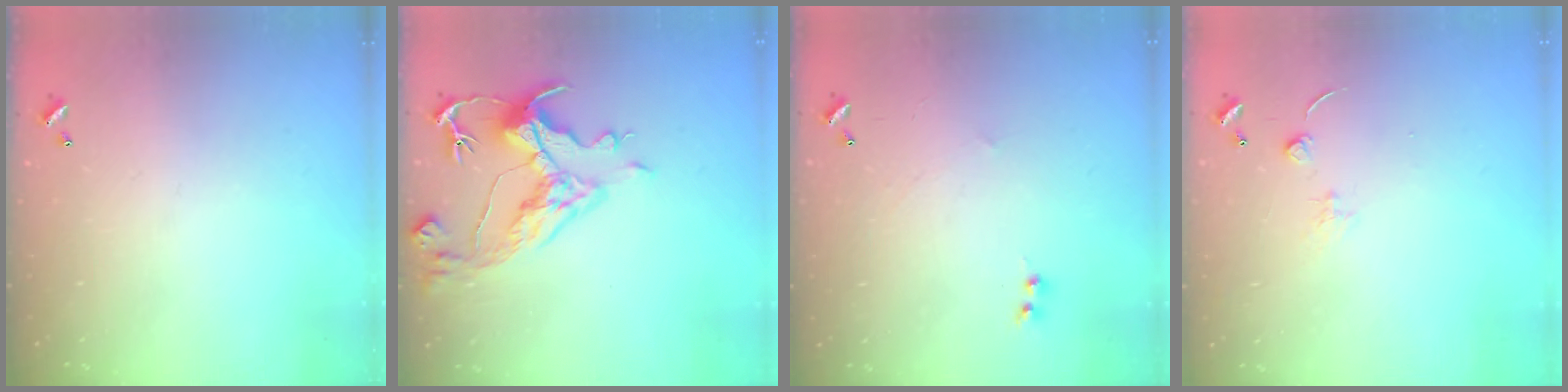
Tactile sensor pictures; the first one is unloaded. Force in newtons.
{"total": 7.1, "press": 6.9, "slide": 1.4}
{"total": 1.1, "press": 0.9, "slide": 0.6}
{"total": 0.9, "press": 0.9, "slide": 0.3}